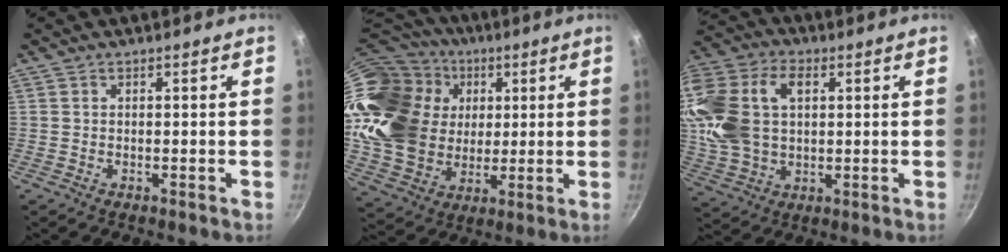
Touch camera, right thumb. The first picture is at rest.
{"total": 26.9, "force": [6.3, 21.4, 15.0], "torque": [-0.270, 0.018, 0.131]}
{"total": 19.5, "force": [3.7, 13.0, 14.0], "torque": [-0.280, 0.014, 0.069]}